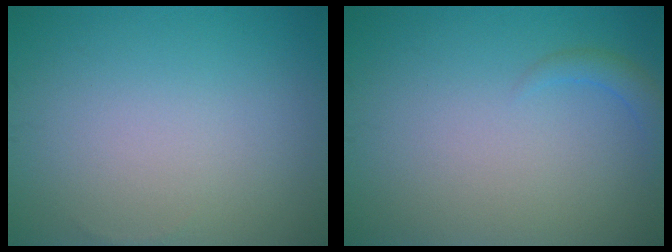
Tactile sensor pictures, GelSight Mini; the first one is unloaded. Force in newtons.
{"total": 1.3, "press": 1.3, "slide": 0.2}